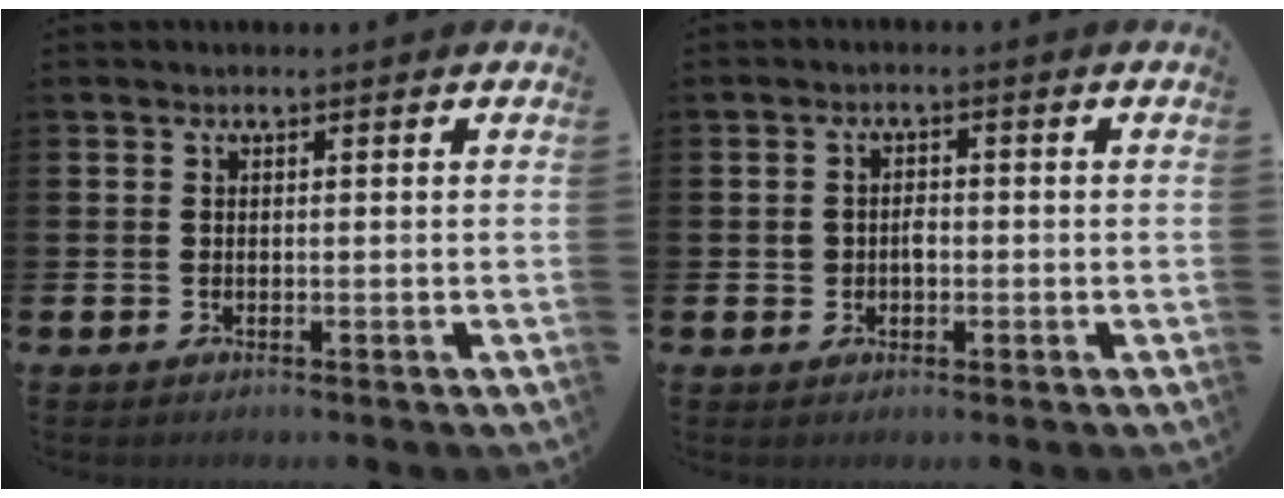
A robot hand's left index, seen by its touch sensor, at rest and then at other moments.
{"total": 2.0, "force": [-0.3, 1.7, 1.1], "torque": [-0.008, 0.002, -0.011]}